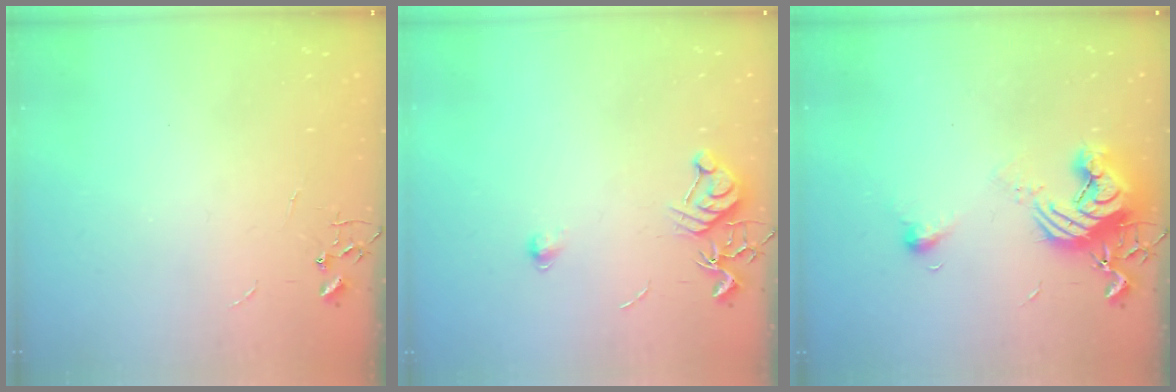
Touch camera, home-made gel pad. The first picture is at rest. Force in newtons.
{"total": 8.7, "press": 8.7, "slide": 0.7}
{"total": 12.0, "press": 11.9, "slide": 1.8}